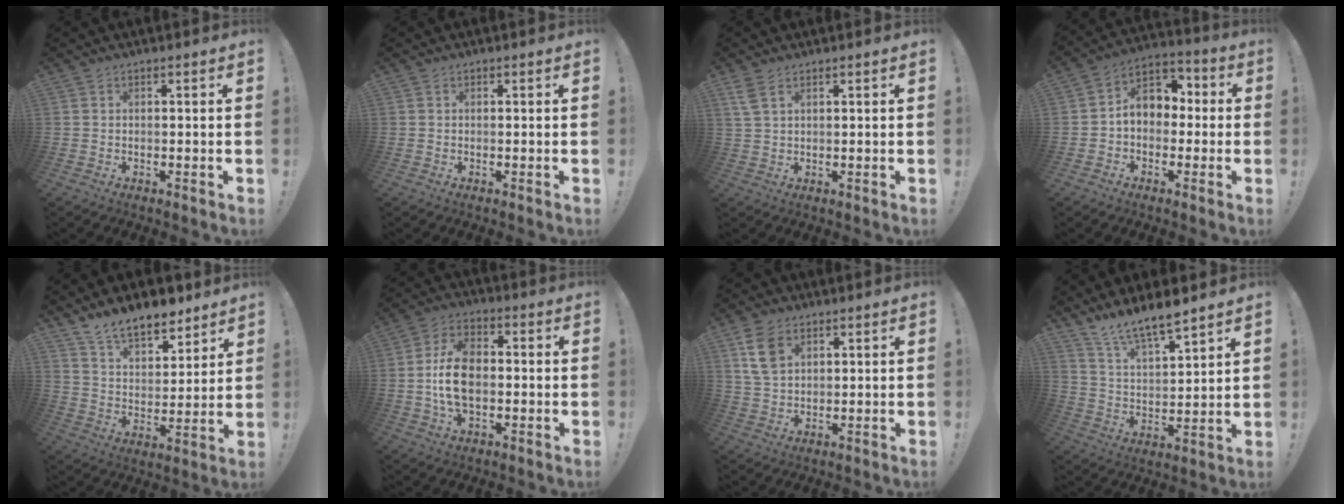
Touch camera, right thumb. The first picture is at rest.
{"total": 0.0}
{"total": 4.2, "force": [2.2, 1.9, 3.0], "torque": [-0.055, -0.003, 0.042]}
{"total": 8.9, "force": [0.5, 7.2, 5.2], "torque": [-0.075, 0.011, 0.016]}
{"total": 12.2, "force": [10.3, 4.9, 4.4], "torque": [-0.088, -0.071, 0.194]}
{"total": 12.9, "force": [-1.2, 8.3, 9.8], "torque": [-0.187, 0.007, -0.022]}
{"total": 8.1, "force": [3.8, 5.1, 5.1], "torque": [-0.098, -0.003, 0.075]}
{"total": 10.2, "force": [9.4, 1.2, 3.9], "torque": [-0.080, -0.077, 0.169]}